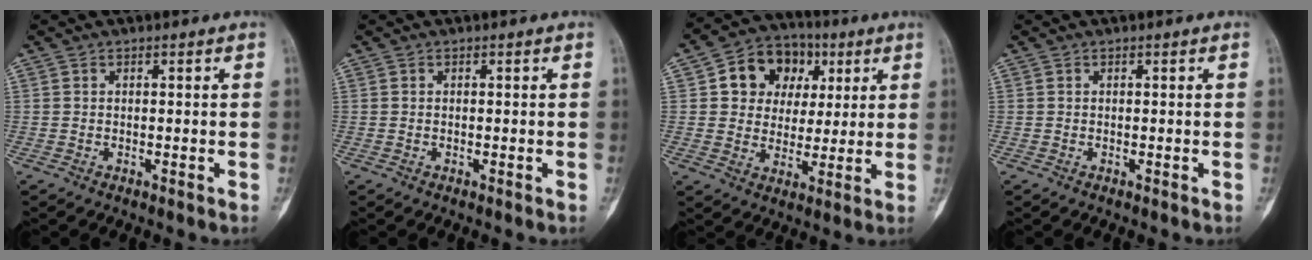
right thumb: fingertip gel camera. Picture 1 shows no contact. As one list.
[{"total": 0.0}, {"total": 12.8, "force": [3.9, 10.6, 5.9], "torque": [-0.049, -0.001, 0.062]}, {"total": 0.0}]